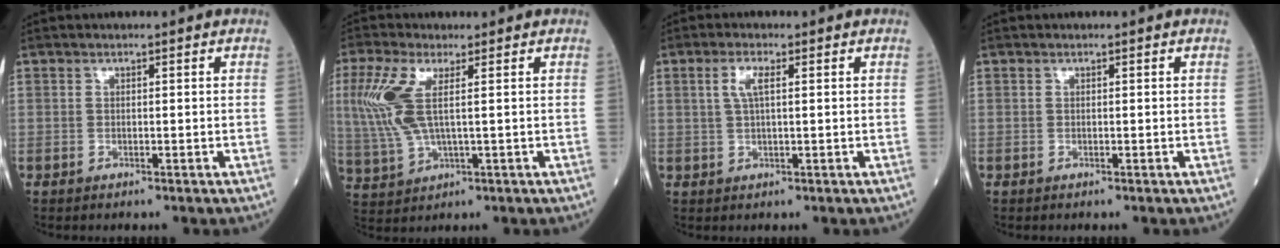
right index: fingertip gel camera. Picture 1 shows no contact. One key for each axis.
{"total": 8.5, "fx": 1.8, "fy": 2.6, "fz": 7.9, "tx": -0.211, "ty": 0.003, "tz": 0.039}
{"total": 3.0, "fx": 0.9, "fy": 0.7, "fz": 2.7, "tx": -0.060, "ty": 0.006, "tz": 0.019}
{"total": 0.0}